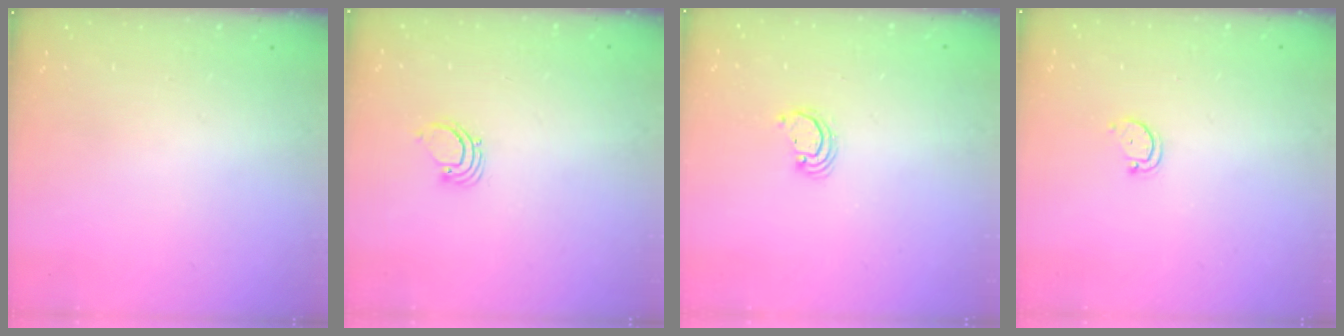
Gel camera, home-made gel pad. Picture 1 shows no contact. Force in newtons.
{"total": 2.2, "press": 2.2, "slide": 0.2}
{"total": 2.7, "press": 2.7, "slide": 0.1}
{"total": 2.3, "press": 2.3, "slide": 0.4}